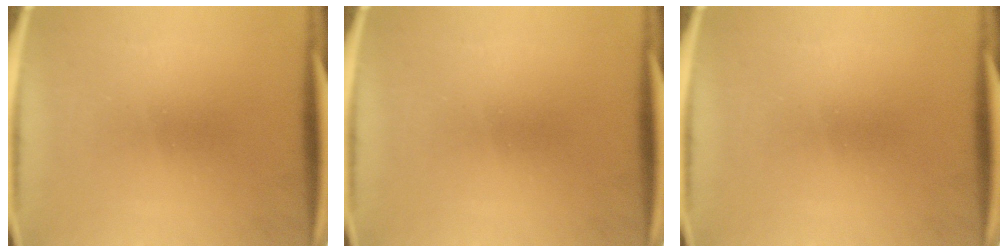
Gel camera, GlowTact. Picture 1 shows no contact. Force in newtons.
{"total": 0.0}
{"total": 0.0}